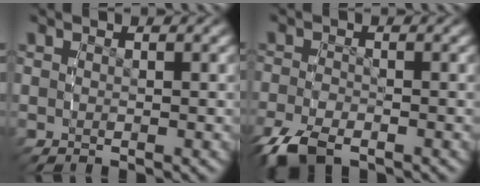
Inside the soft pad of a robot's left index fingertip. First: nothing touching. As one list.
[{"total": 3.1, "force": [-2.3, 1.2, 1.7], "torque": [-0.047, -0.014, -0.036]}]